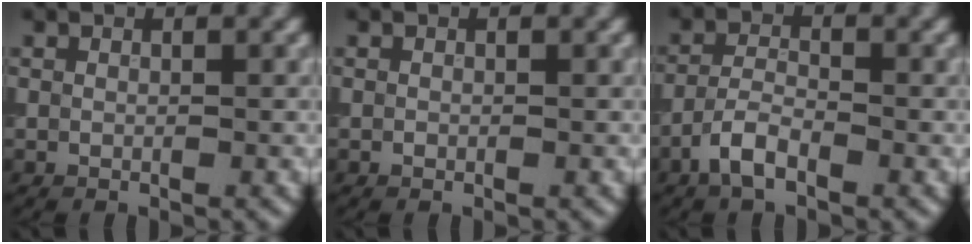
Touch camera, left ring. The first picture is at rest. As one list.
[{"total": 0.0}, {"total": 2.9, "force": [-1.8, 1.1, 2.0], "torque": [-0.042, 0.006, -0.045]}]